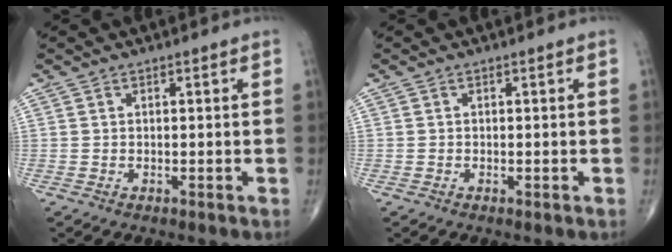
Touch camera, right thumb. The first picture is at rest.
{"total": 0.0}